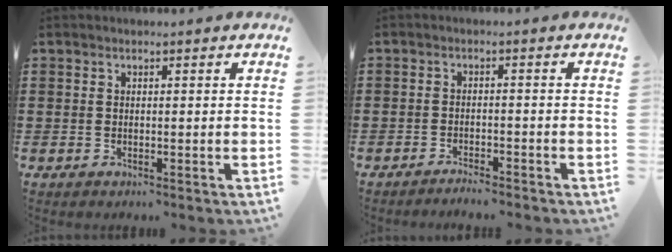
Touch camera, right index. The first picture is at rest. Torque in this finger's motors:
{"motor_torque": [0.35, -0.45, -0.14, -0.08]}